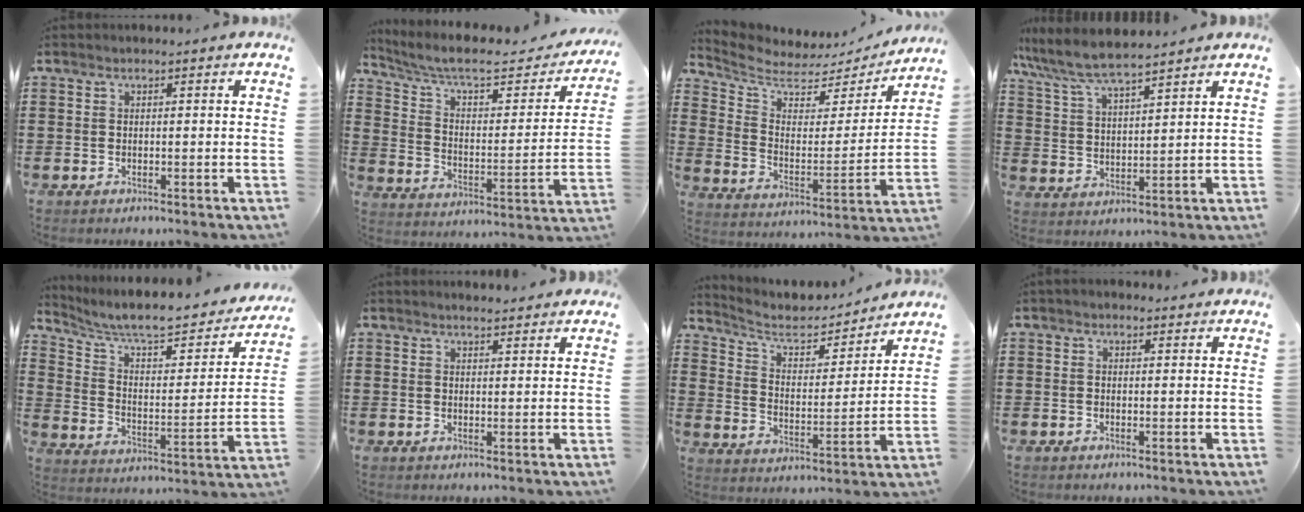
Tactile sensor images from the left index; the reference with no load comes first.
{"total": 7.5, "force": [6.0, 1.8, 4.0], "torque": [-0.104, -0.034, 0.101]}
{"total": 5.6, "force": [5.0, 1.9, 1.4], "torque": [-0.061, -0.040, 0.084]}
{"total": 6.2, "force": [5.7, 0.6, 2.3], "torque": [-0.068, -0.024, 0.098]}
{"total": 8.0, "force": [6.8, 1.3, 4.1], "torque": [-0.099, -0.048, 0.112]}
{"total": 1.9, "force": [1.9, 0.1, 0.3], "torque": [-0.009, 0.003, 0.037]}
{"total": 6.0, "force": [5.3, 2.0, 2.0], "torque": [-0.061, -0.041, 0.084]}
{"total": 1.1, "force": [0.7, 0.9, 0.1], "torque": [-0.006, 0.007, 0.013]}